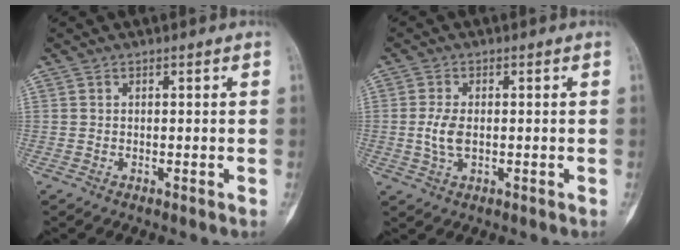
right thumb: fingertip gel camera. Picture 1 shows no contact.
{"total": 4.2, "force": [-0.3, 2.3, 3.5], "torque": [-0.077, 0.000, -0.007]}